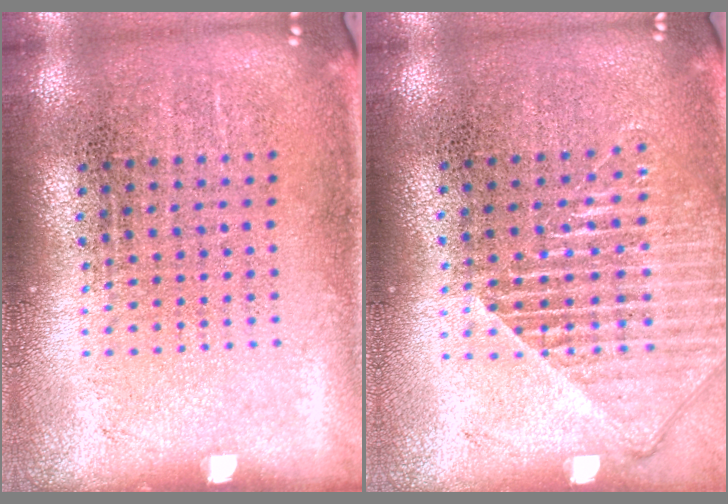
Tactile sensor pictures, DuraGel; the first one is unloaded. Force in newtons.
{"total": 1.6, "press": 1.4, "slide": 0.8}